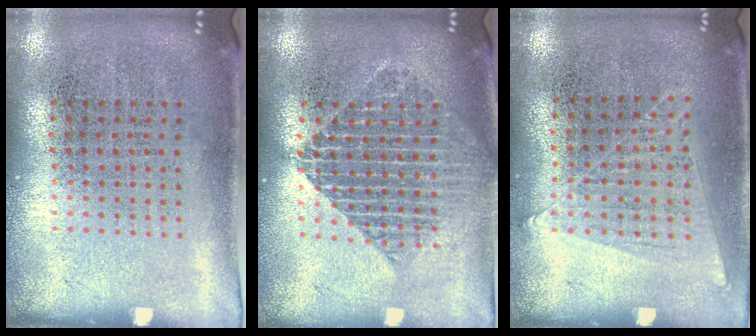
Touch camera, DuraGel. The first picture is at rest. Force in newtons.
{"total": 1.9, "press": 1.5, "slide": 1.1}
{"total": 1.1, "press": 1.1, "slide": 0.4}